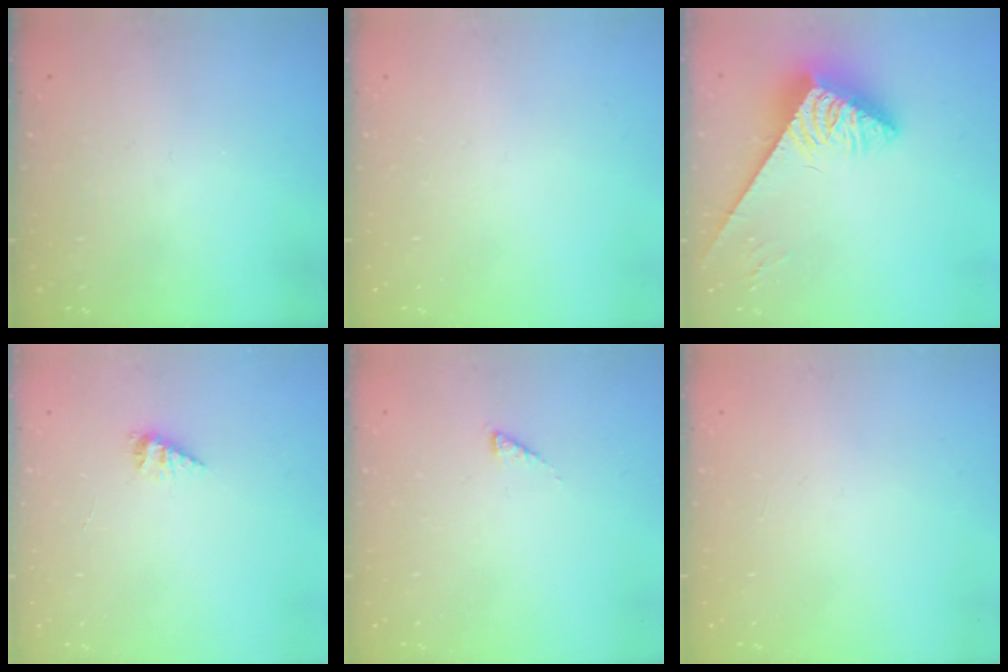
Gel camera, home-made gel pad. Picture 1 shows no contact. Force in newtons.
{"total": 0.0}
{"total": 3.9, "press": 3.8, "slide": 0.8}
{"total": 3.6, "press": 3.5, "slide": 0.5}
{"total": 1.2, "press": 1.2, "slide": 0.3}
{"total": 0.0}